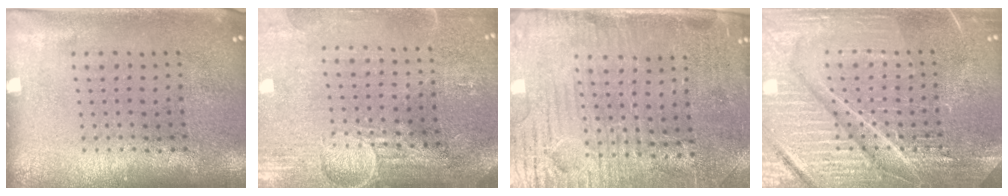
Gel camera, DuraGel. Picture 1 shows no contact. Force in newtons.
{"total": 3.9, "press": 3.5, "slide": 1.7}
{"total": 3.6, "press": 3.3, "slide": 1.4}
{"total": 7.6, "press": 7.5, "slide": 1.0}